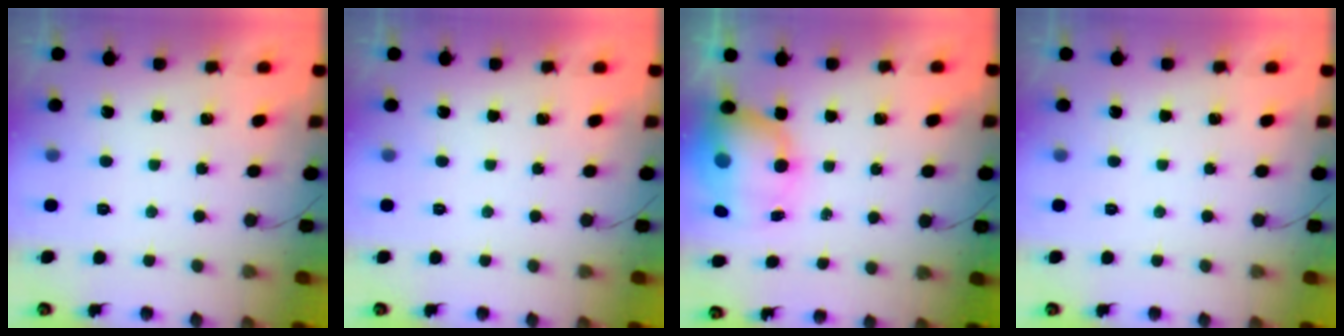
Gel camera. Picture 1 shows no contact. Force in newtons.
{"total": 0.0}
{"total": 9.8, "press": 9.6, "slide": 2.0}
{"total": 0.0}